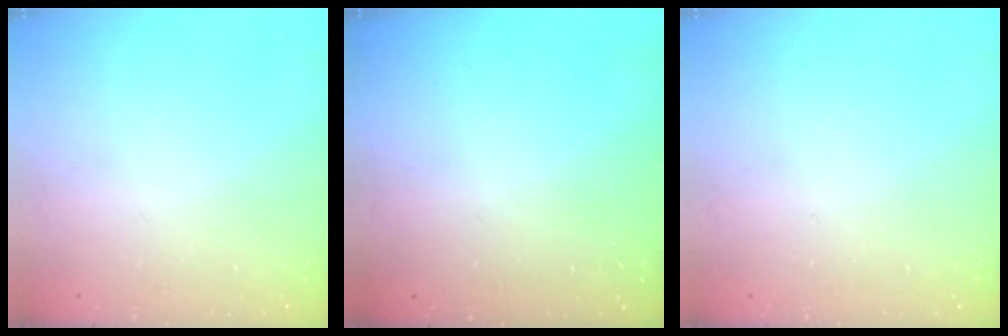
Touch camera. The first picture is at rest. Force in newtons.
{"total": 3.2, "press": 3.2, "slide": 0.1}
{"total": 0.0}